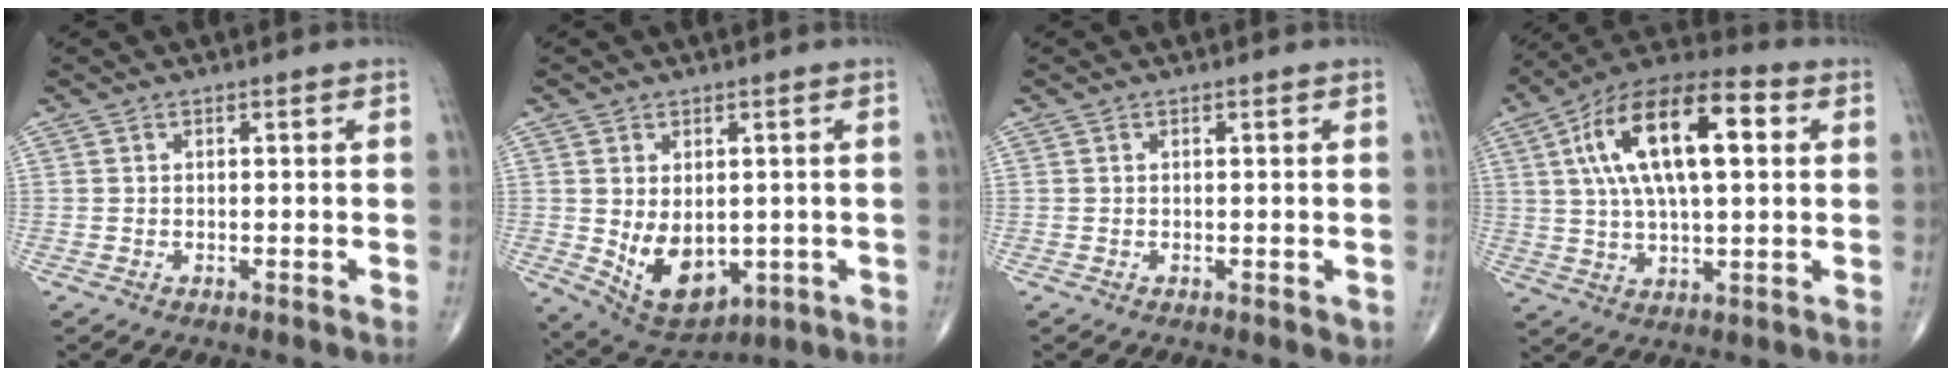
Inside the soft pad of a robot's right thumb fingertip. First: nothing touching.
{"total": 11.0, "force": [-1.1, 7.0, 8.4], "torque": [-0.110, -0.011, 0.008]}
{"total": 0.5, "force": [0.0, 0.4, 0.4], "torque": [-0.002, -0.001, 0.002]}
{"total": 20.2, "force": [4.9, 8.8, 17.5], "torque": [-0.299, 0.020, 0.073]}